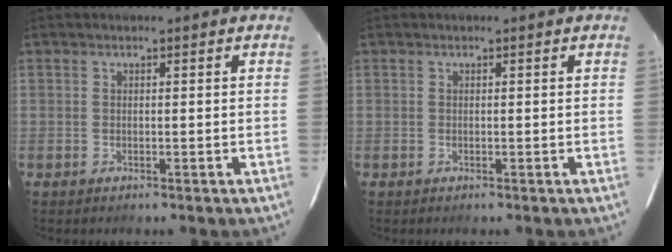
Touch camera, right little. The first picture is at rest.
{"total": 0.0}